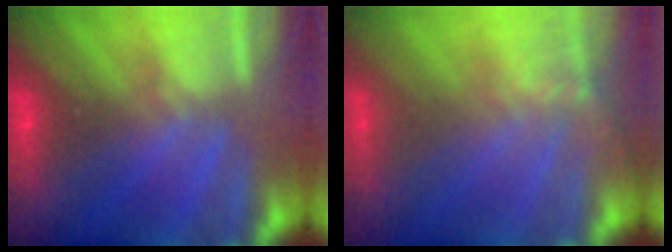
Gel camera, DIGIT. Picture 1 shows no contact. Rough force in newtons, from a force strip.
{"total": 1.4}